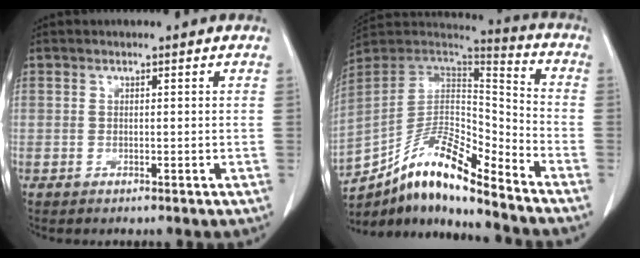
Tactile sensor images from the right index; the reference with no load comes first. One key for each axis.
{"total": 15.6, "fx": -12.4, "fy": 2.4, "fz": 9.1, "tx": -0.153, "ty": 0.026, "tz": -0.224}